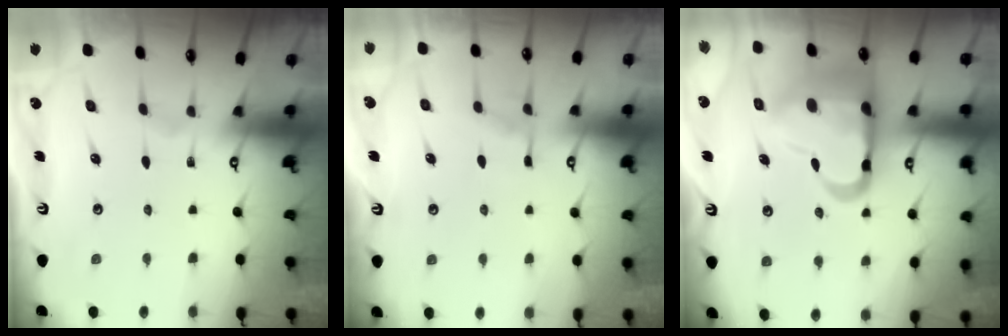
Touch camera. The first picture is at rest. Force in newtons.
{"total": 3.5, "press": 3.4, "slide": 0.6}
{"total": 20.4, "press": 20.3, "slide": 2.4}